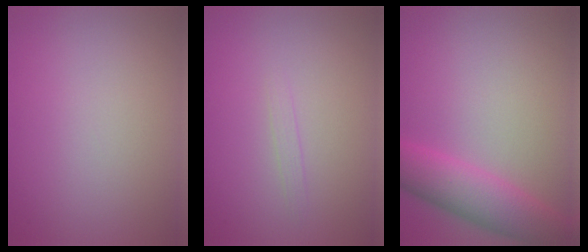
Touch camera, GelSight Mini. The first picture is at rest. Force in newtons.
{"total": 0.7, "press": 0.7, "slide": 0.0}
{"total": 5.4, "press": 5.4, "slide": 0.2}